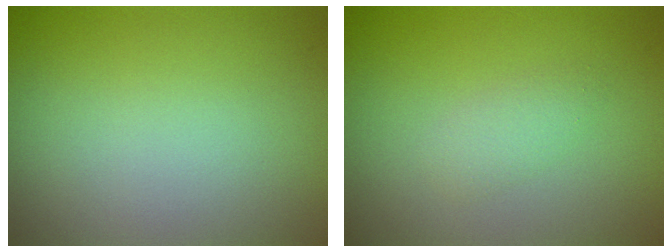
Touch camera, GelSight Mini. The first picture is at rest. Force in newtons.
{"total": 1.3, "press": 1.3, "slide": 0.0}